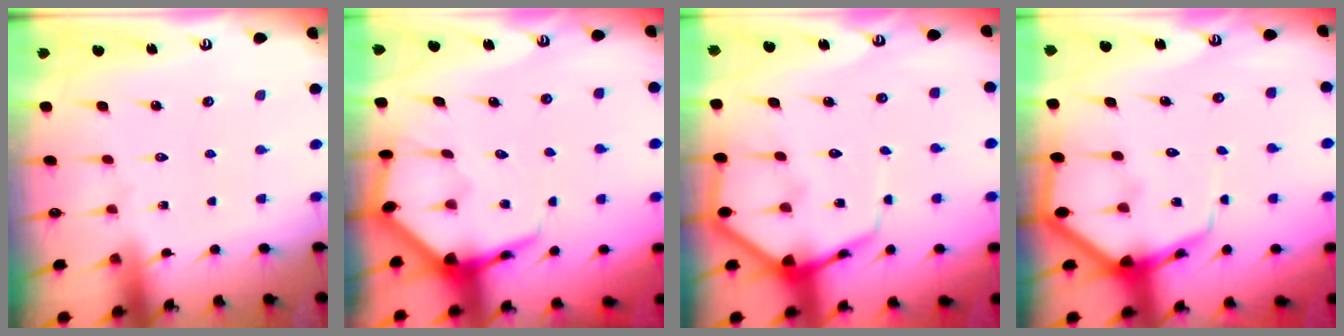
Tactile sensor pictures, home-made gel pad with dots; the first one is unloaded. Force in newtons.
{"total": 8.6, "press": 8.5, "slide": 0.9}
{"total": 10.4, "press": 10.4, "slide": 0.9}
{"total": 9.5, "press": 9.4, "slide": 1.0}